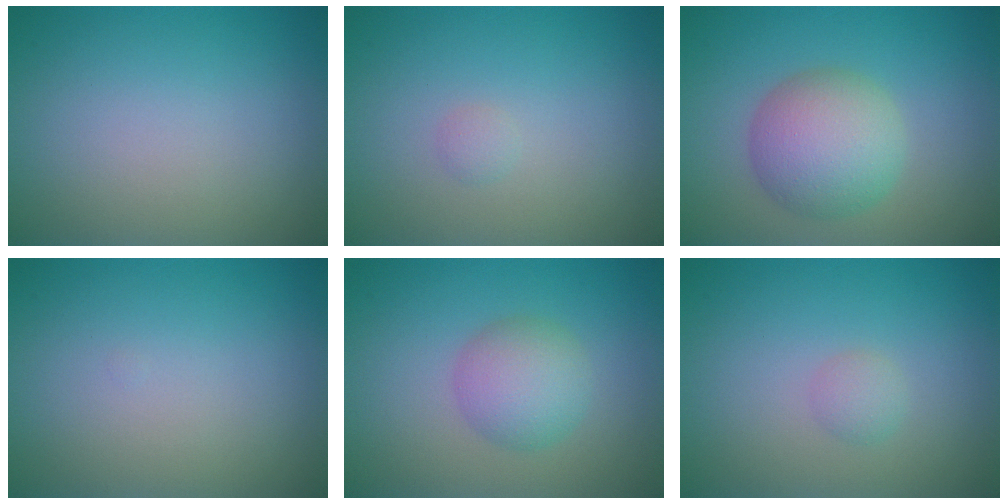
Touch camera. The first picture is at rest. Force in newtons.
{"total": 0.6, "press": 0.6, "slide": 0.0}
{"total": 5.6, "press": 5.6, "slide": 0.3}
{"total": 0.0}
{"total": 3.4, "press": 3.4, "slide": 0.1}
{"total": 1.0, "press": 1.0, "slide": 0.0}